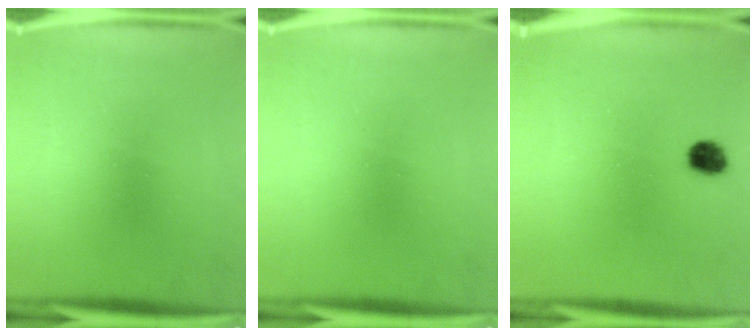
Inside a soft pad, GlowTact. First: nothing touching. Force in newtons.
{"total": 0.0}
{"total": 4.2}